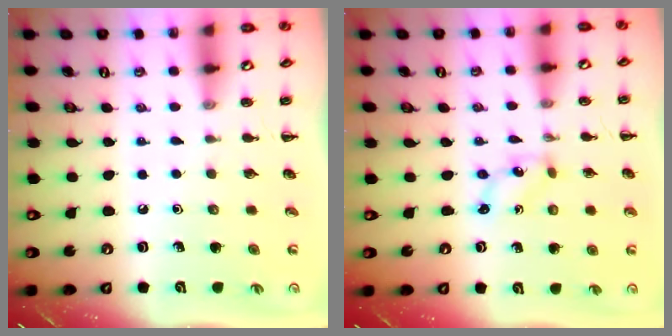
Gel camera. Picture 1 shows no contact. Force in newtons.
{"total": 1.1, "press": 1.1, "slide": 0.1}